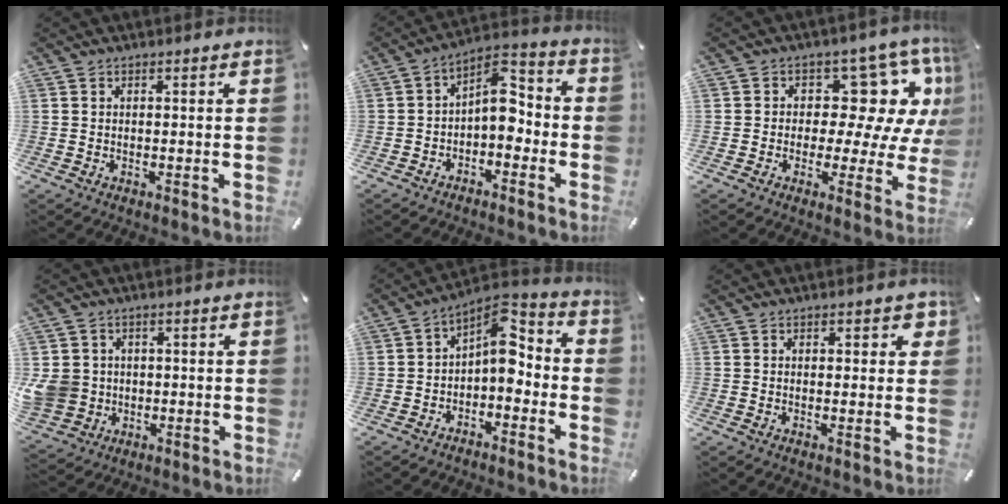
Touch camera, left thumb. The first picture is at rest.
{"total": 8.5, "force": [-0.9, 5.4, 6.5], "torque": [-0.085, 0.000, -0.019]}
{"total": 15.3, "force": [5.2, 9.3, 10.9], "torque": [-0.137, -0.037, 0.084]}
{"total": 7.8, "force": [0.3, 7.6, 2.0], "torque": [-0.064, 0.002, 0.010]}
{"total": 8.5, "force": [0.8, 5.2, 6.7], "torque": [-0.091, -0.013, 0.012]}
{"total": 1.7, "force": [0.4, 1.0, 1.3], "torque": [-0.010, -0.001, 0.002]}